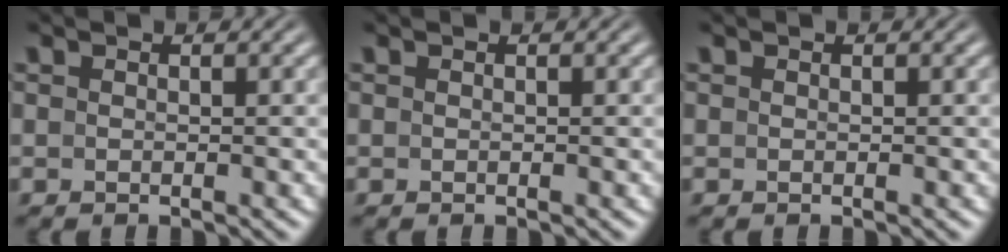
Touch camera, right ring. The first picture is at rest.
{"total": 0.0}
{"total": 0.0}